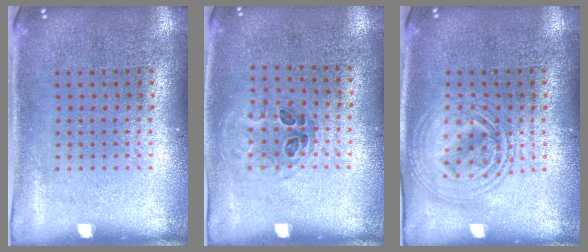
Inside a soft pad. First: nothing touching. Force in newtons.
{"total": 1.0, "press": 0.6, "slide": 0.7}
{"total": 2.4, "press": 2.4, "slide": 0.2}